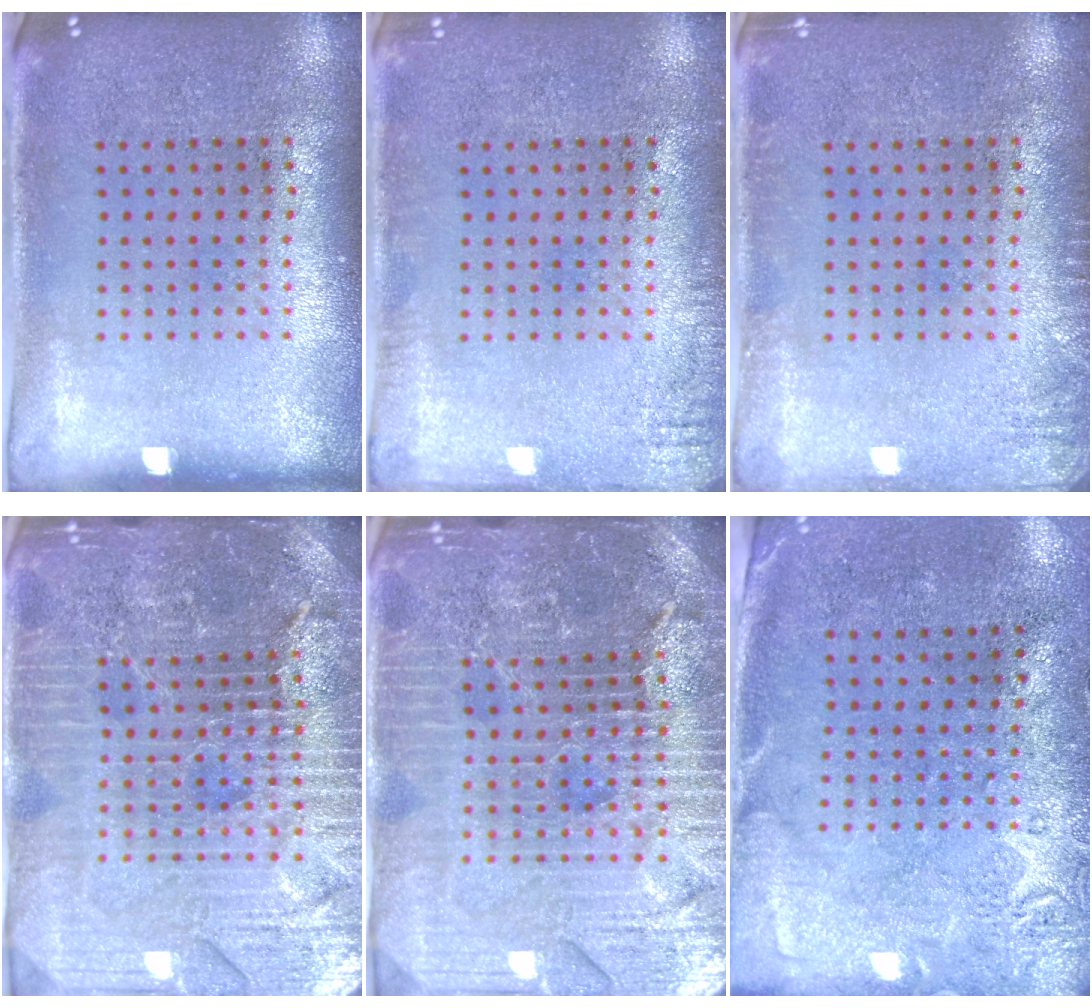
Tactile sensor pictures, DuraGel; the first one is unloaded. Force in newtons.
{"total": 1.5, "press": 1.5, "slide": 0.3}
{"total": 1.4, "press": 1.4, "slide": 0.3}
{"total": 5.3, "press": 4.8, "slide": 2.2}
{"total": 5.4, "press": 4.9, "slide": 2.3}
{"total": 2.7, "press": 2.2, "slide": 1.6}